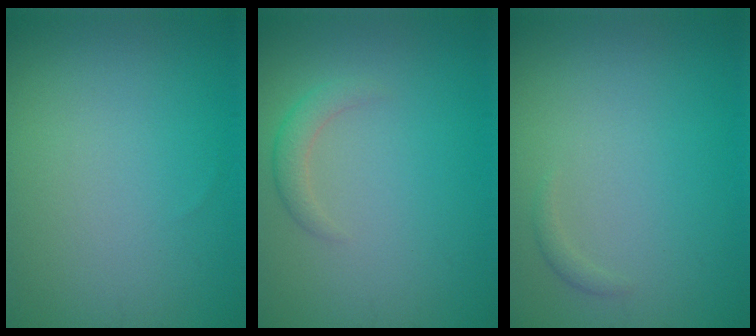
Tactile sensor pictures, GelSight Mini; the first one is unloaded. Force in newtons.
{"total": 1.6, "press": 1.6, "slide": 0.1}
{"total": 0.6, "press": 0.6, "slide": 0.0}